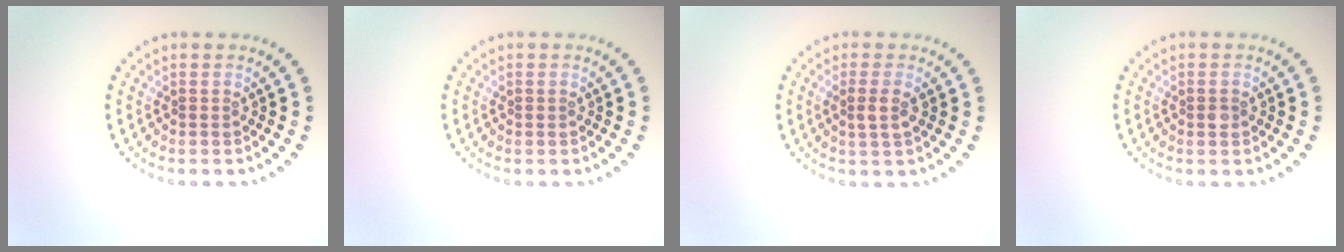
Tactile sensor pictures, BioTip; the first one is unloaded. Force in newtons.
{"total": 0.0}
{"total": 1.5, "press": 1.4, "slide": 0.6}
{"total": 0.8, "press": 0.8, "slide": 0.1}